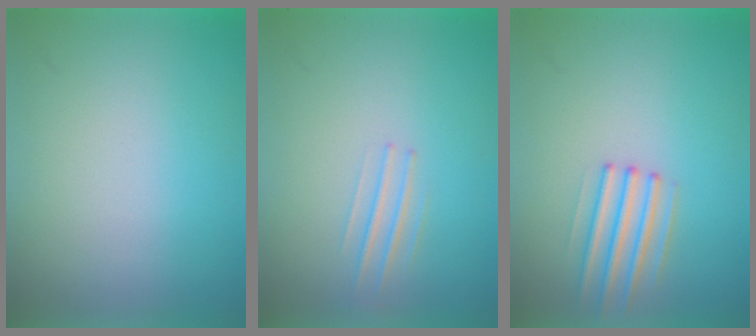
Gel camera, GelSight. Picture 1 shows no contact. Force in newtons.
{"total": 1.2}
{"total": 2.2}